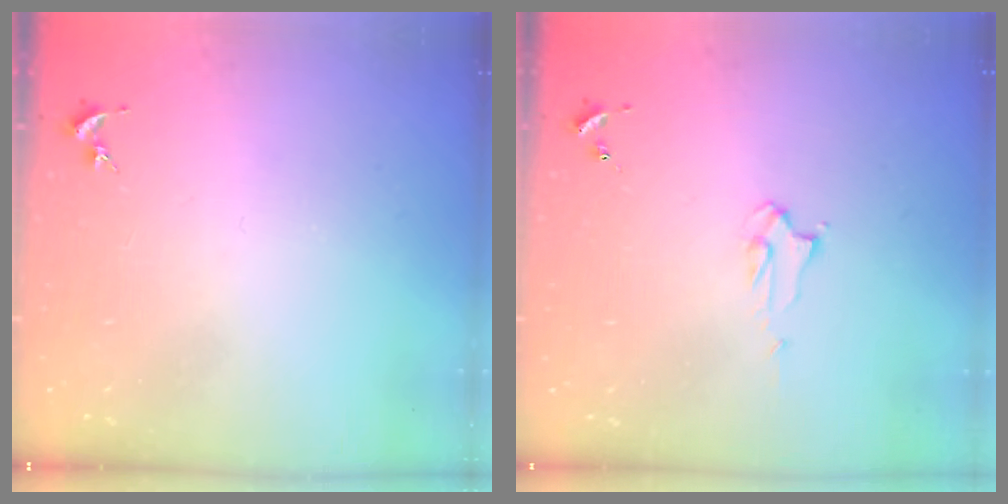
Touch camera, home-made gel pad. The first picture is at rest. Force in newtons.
{"total": 2.2, "press": 2.2, "slide": 0.2}